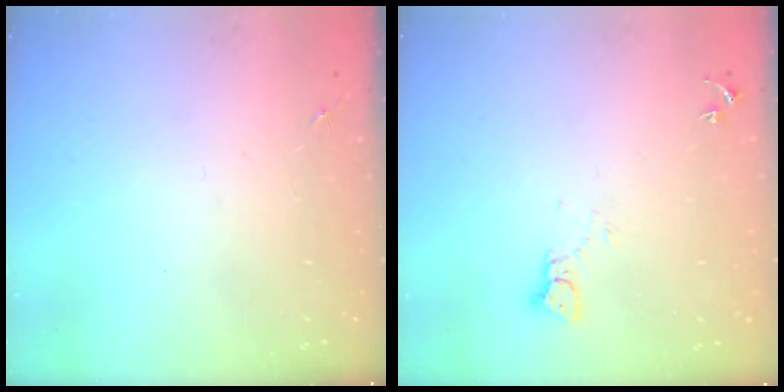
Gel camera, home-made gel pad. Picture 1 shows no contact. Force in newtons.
{"total": 3.2, "press": 3.2, "slide": 0.4}